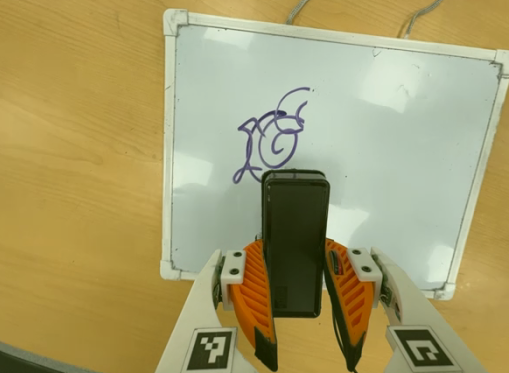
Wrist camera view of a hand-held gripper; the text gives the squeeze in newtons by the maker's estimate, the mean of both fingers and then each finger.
{"total": 7.9, "left": 5.7, "right": 10.1}